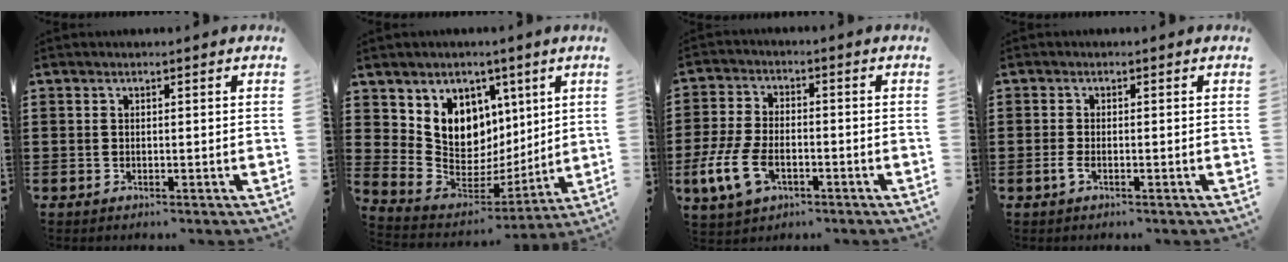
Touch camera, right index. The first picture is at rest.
{"total": 9.1, "force": [4.3, 7.8, 2.1], "torque": [-0.072, -0.057, 0.086]}
{"total": 6.1, "force": [-2.0, 2.9, 5.0], "torque": [-0.120, -0.010, -0.039]}
{"total": 1.4, "force": [-0.7, 0.4, 1.2], "torque": [-0.036, -0.007, -0.016]}